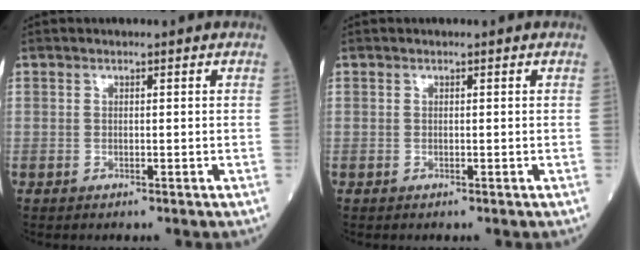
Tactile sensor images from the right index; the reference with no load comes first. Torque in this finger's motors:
{"motor_torque": [0.00, 0.00, 0.00, -0.01]}